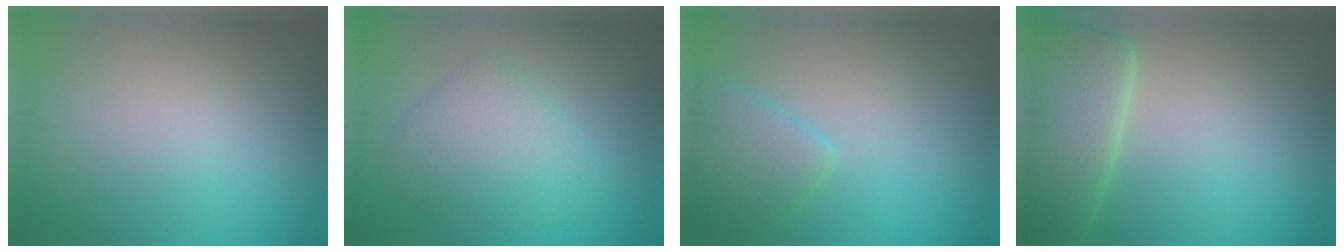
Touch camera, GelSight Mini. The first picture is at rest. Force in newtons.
{"total": 4.3, "press": 4.3, "slide": 0.2}
{"total": 3.4, "press": 3.4, "slide": 0.3}
{"total": 7.2, "press": 7.1, "slide": 0.3}